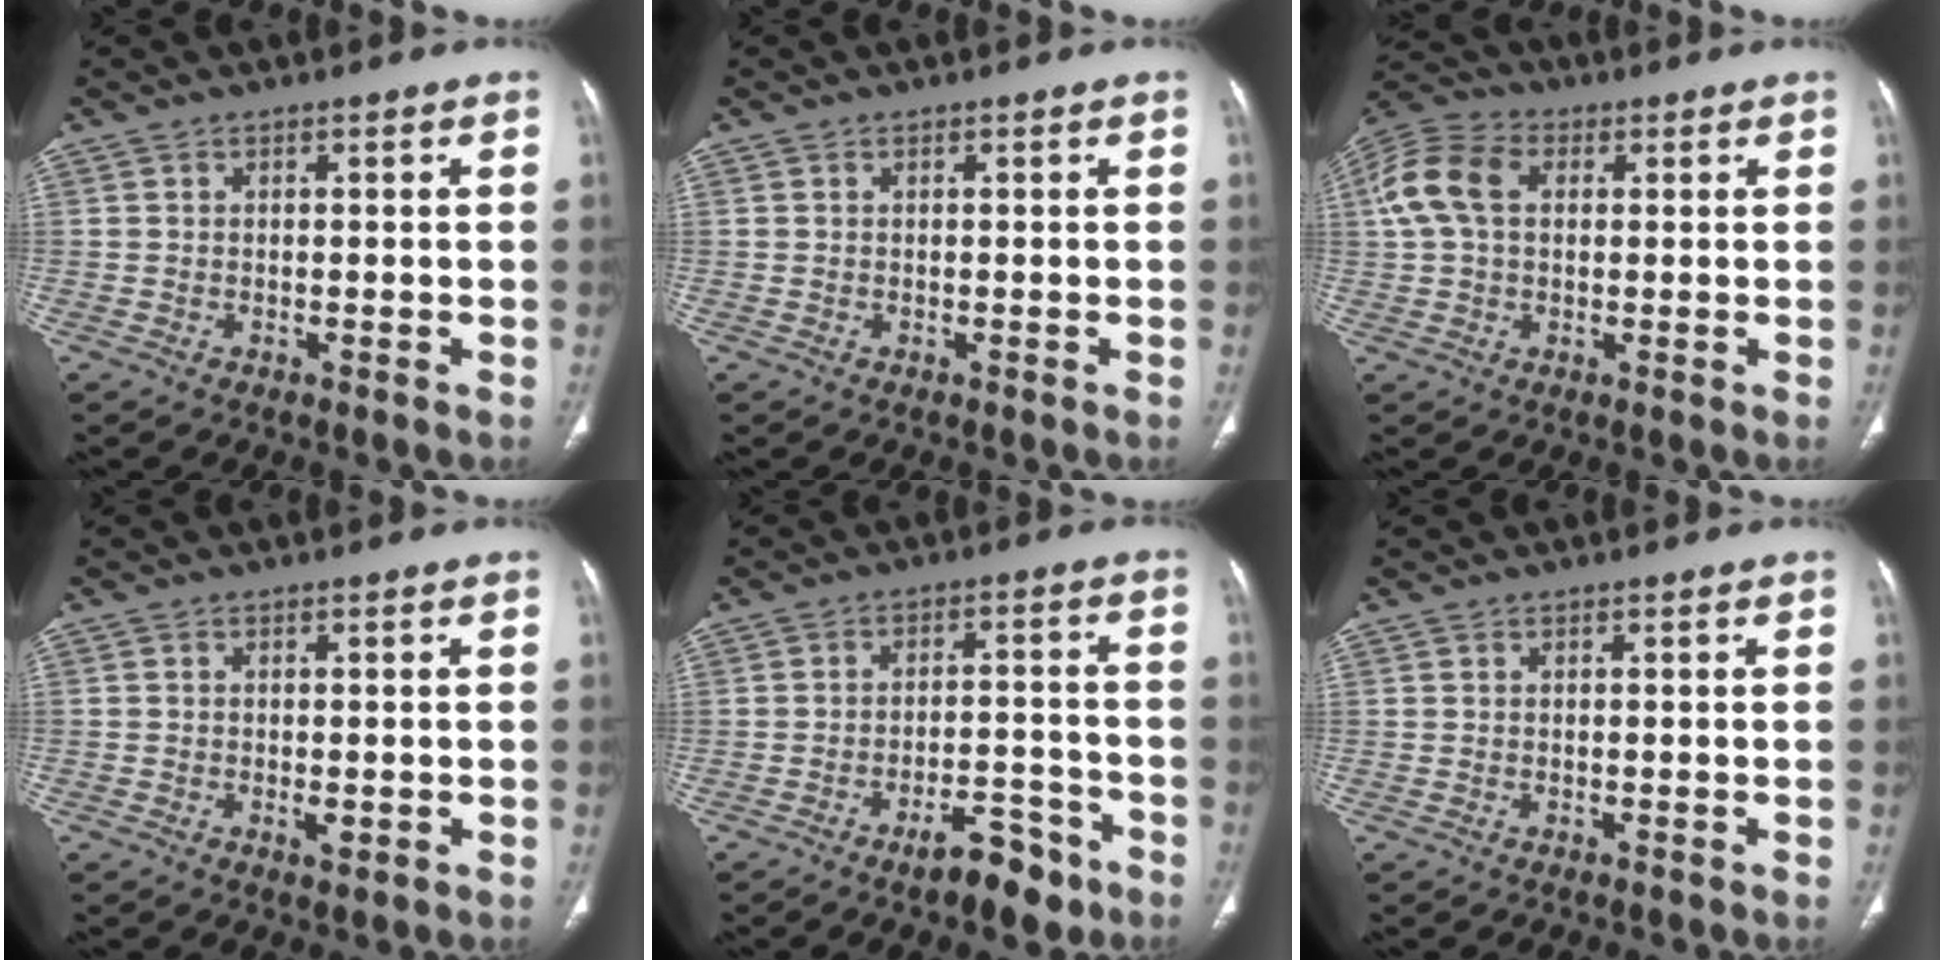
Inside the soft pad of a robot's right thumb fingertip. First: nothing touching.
{"total": 0.0}
{"total": 10.5, "force": [2.3, 7.1, 7.4], "torque": [-0.157, 0.027, 0.038]}
{"total": 1.6, "force": [-0.4, 0.8, 1.3], "torque": [-0.019, -0.002, -0.005]}
{"total": 7.7, "force": [-5.2, 2.9, 4.8], "torque": [-0.061, 0.035, -0.077]}
{"total": 0.0}